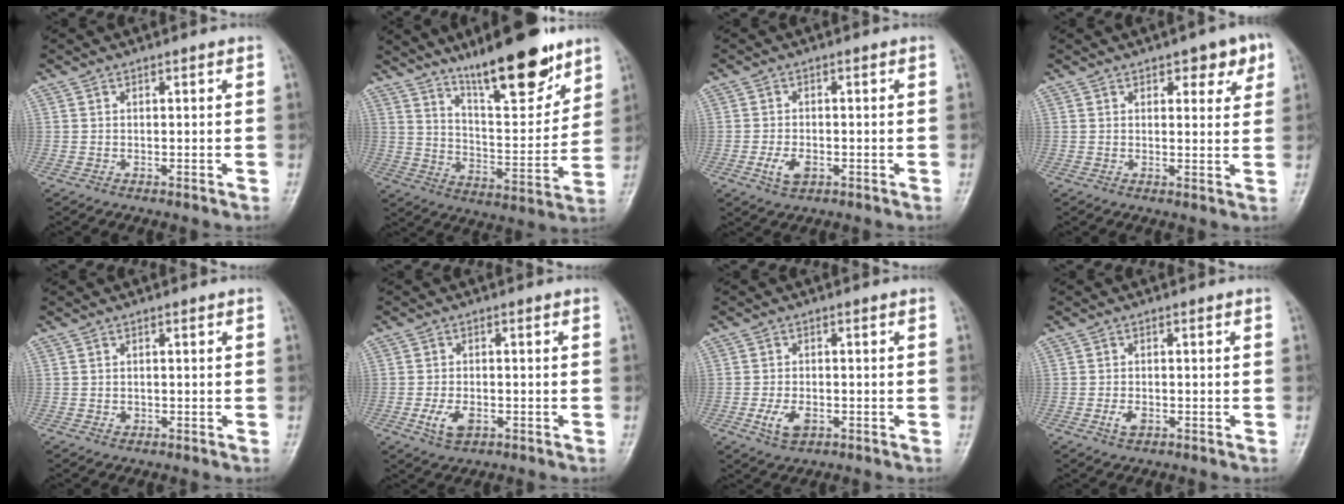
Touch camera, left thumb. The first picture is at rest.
{"total": 18.1, "force": [12.7, 4.9, 11.8], "torque": [-0.147, -0.081, 0.212]}
{"total": 3.8, "force": [-1.3, 2.2, 2.7], "torque": [-0.053, 0.001, -0.022]}
{"total": 6.2, "force": [3.2, 2.9, 4.4], "torque": [-0.026, -0.011, 0.034]}
{"total": 1.0, "force": [-0.2, 0.8, 0.4], "torque": [-0.004, 0.001, -0.002]}
{"total": 4.5, "force": [-1.6, 2.7, 3.3], "torque": [-0.064, -0.001, -0.026]}
{"total": 4.4, "force": [-1.5, 2.6, 3.2], "torque": [-0.063, -0.001, -0.025]}
{"total": 2.3, "force": [-0.9, 1.4, 1.6], "torque": [-0.033, 0.000, -0.016]}